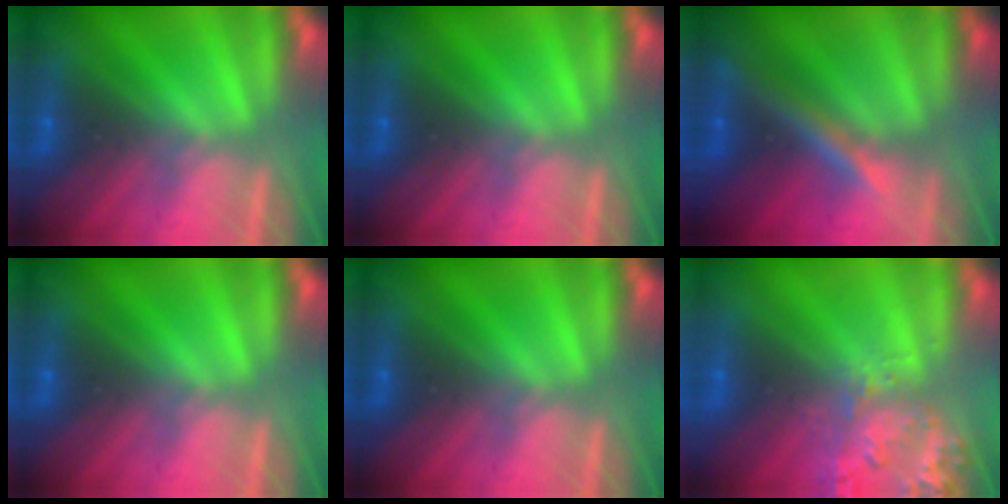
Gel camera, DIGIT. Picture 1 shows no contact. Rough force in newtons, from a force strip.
{"total": 0.0}
{"total": 2.5}
{"total": 0.0}
{"total": 0.0}
{"total": 2.8}